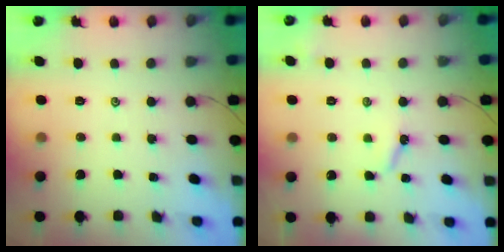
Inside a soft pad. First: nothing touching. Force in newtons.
{"total": 4.4, "press": 4.3, "slide": 0.5}